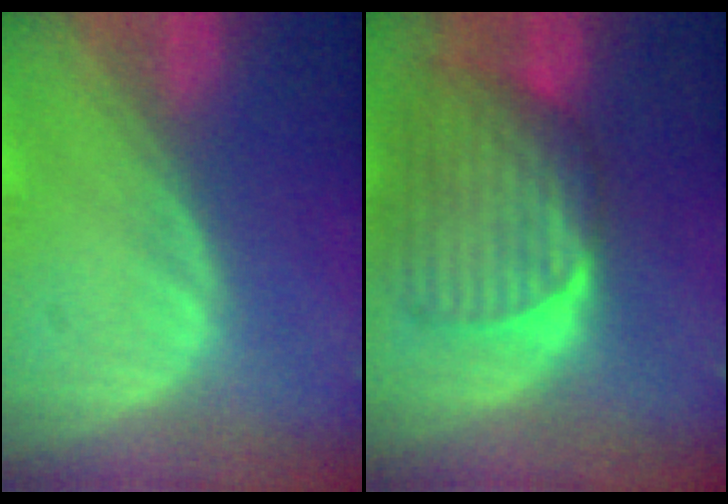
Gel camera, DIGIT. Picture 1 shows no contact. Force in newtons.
{"total": 9.4, "press": 8.3, "slide": 4.4}